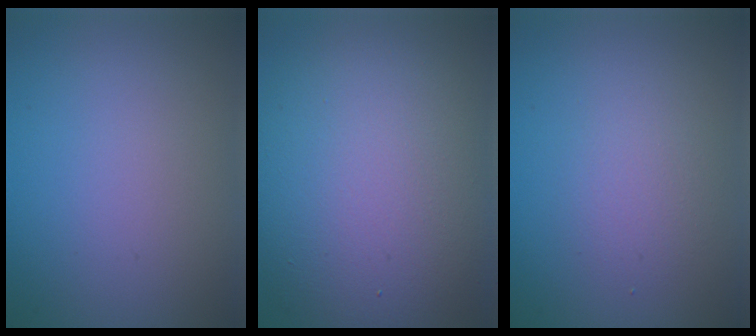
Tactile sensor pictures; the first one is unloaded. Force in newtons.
{"total": 11.8, "press": 11.8, "slide": 0.7}
{"total": 2.0, "press": 2.0, "slide": 0.1}